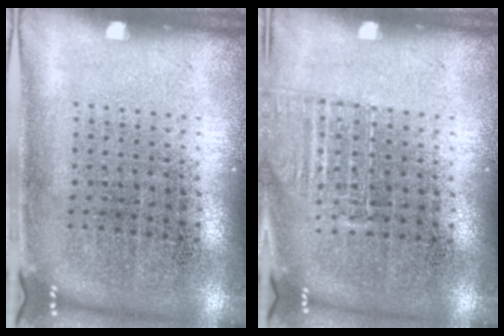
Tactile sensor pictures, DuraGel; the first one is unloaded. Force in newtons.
{"total": 1.1, "press": 0.9, "slide": 0.5}